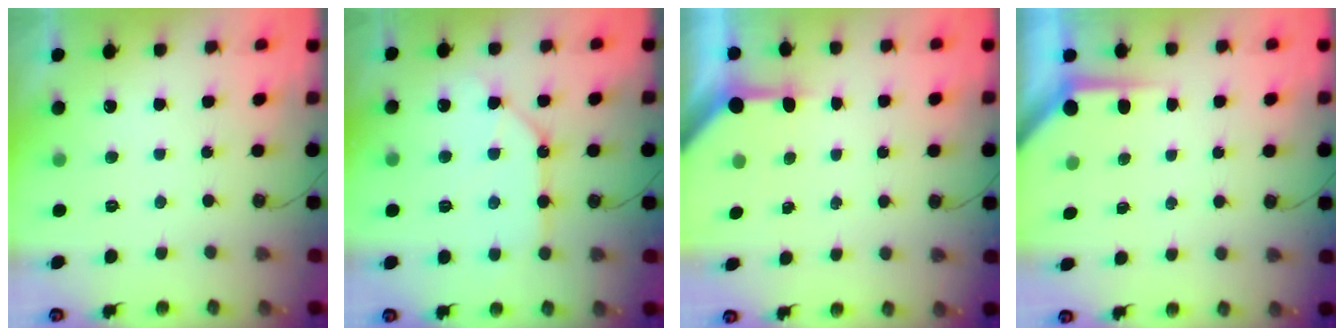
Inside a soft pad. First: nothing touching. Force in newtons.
{"total": 10.1, "press": 10.0, "slide": 1.3}
{"total": 3.6, "press": 3.6, "slide": 0.4}
{"total": 3.7, "press": 3.7, "slide": 0.4}